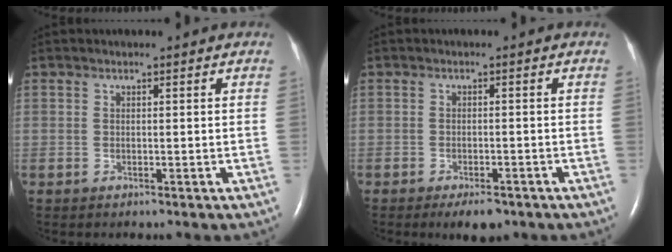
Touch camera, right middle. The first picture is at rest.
{"total": 3.8, "force": [-2.7, 1.3, 2.3], "torque": [-0.033, -0.003, -0.035]}